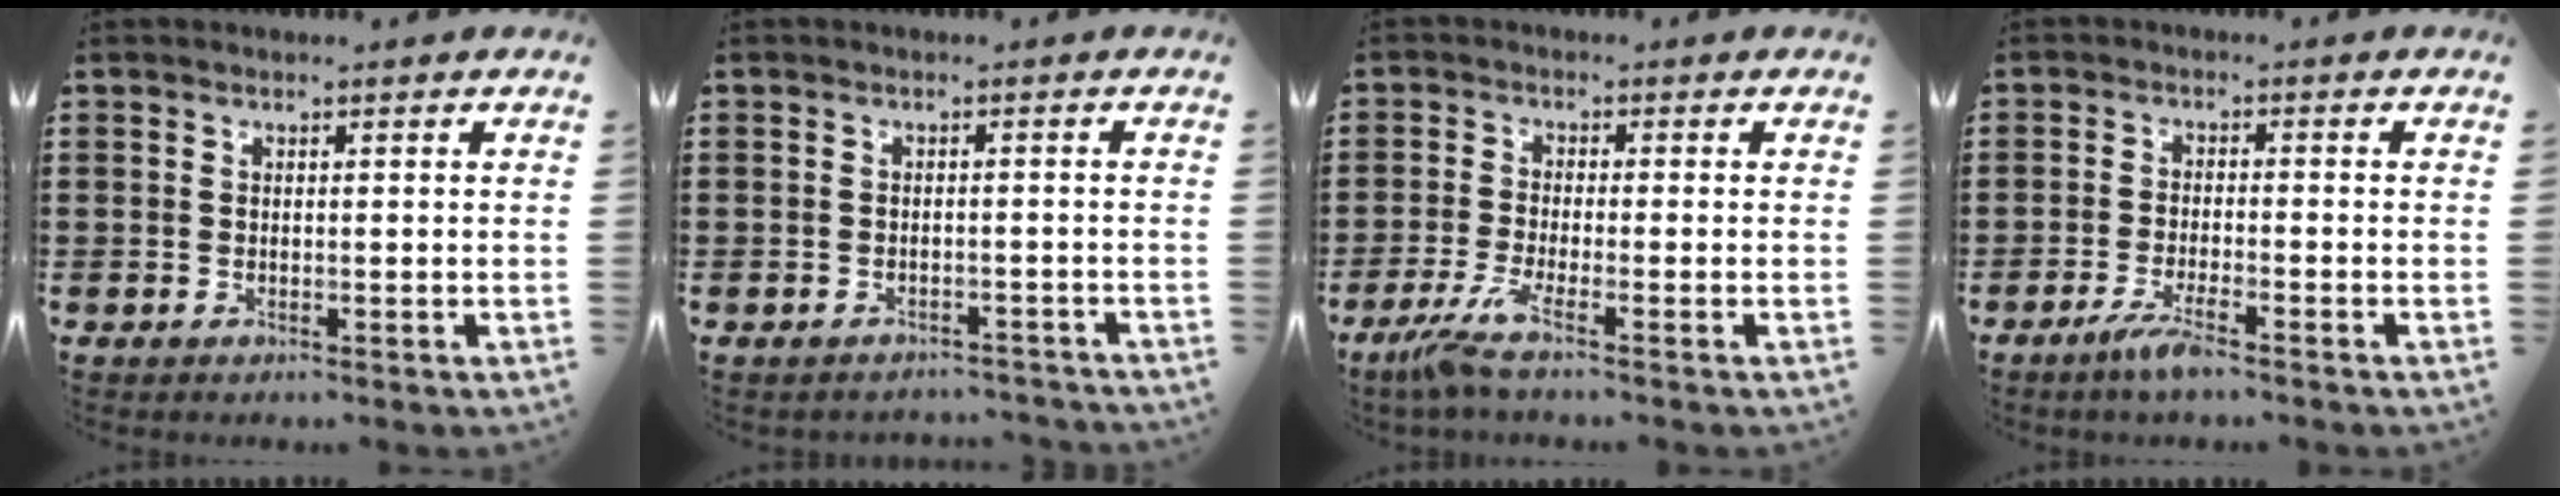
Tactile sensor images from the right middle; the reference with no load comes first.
{"total": 1.6, "force": [-1.5, 0.2, 0.1], "torque": [-0.008, 0.001, -0.033]}
{"total": 4.1, "force": [-2.7, -0.2, 3.1], "torque": [-0.080, -0.020, -0.057]}
{"total": 3.6, "force": [-2.5, 0.2, 2.7], "torque": [-0.057, -0.006, -0.046]}